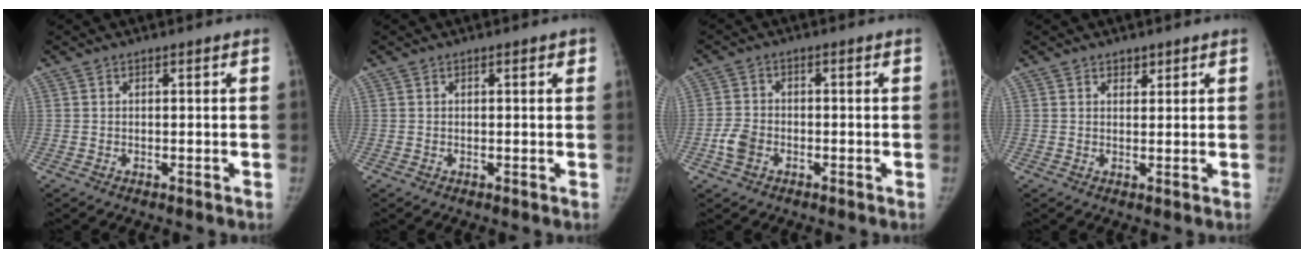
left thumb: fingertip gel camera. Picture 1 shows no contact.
{"total": 1.0, "force": [0.5, 0.3, 0.8], "torque": [-0.007, 0.000, 0.005]}
{"total": 3.9, "force": [-1.7, 2.7, 2.3], "torque": [-0.044, 0.010, -0.034]}
{"total": 1.6, "force": [1.3, 0.9, 0.4], "torque": [0.011, -0.007, 0.017]}